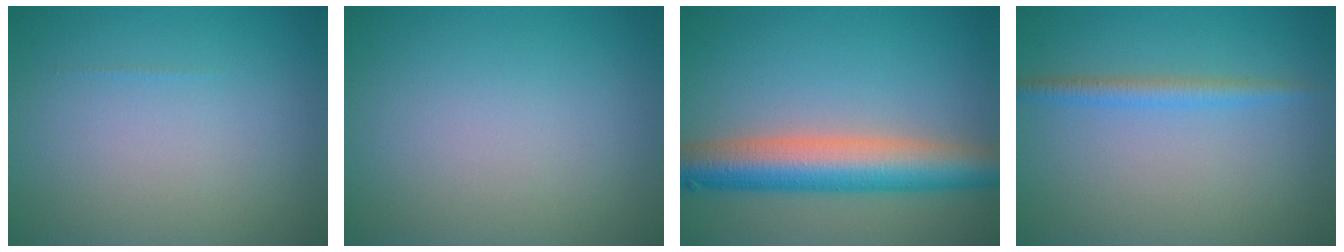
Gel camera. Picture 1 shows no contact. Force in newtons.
{"total": 0.0}
{"total": 7.6, "press": 7.6, "slide": 0.1}
{"total": 1.9, "press": 1.9, "slide": 0.0}